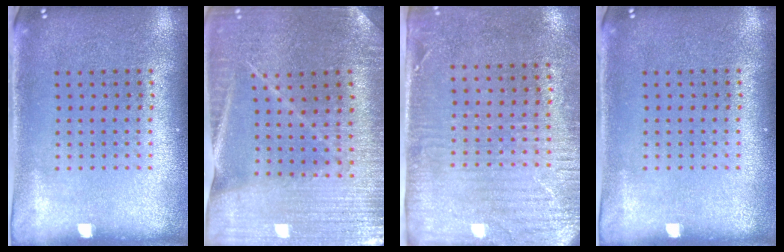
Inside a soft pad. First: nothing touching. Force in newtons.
{"total": 2.3, "press": 2.3, "slide": 0.1}
{"total": 3.0, "press": 2.4, "slide": 1.7}
{"total": 0.0}